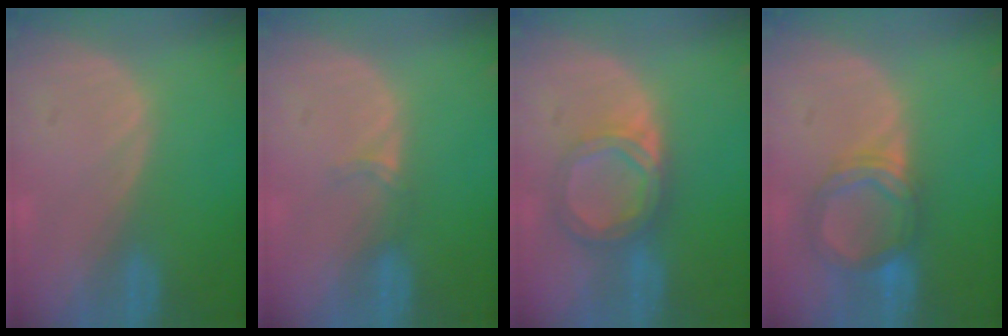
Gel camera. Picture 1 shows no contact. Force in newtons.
{"total": 1.6, "press": 1.3, "slide": 1.1}
{"total": 5.6, "press": 5.2, "slide": 1.9}
{"total": 5.4, "press": 5.3, "slide": 0.9}